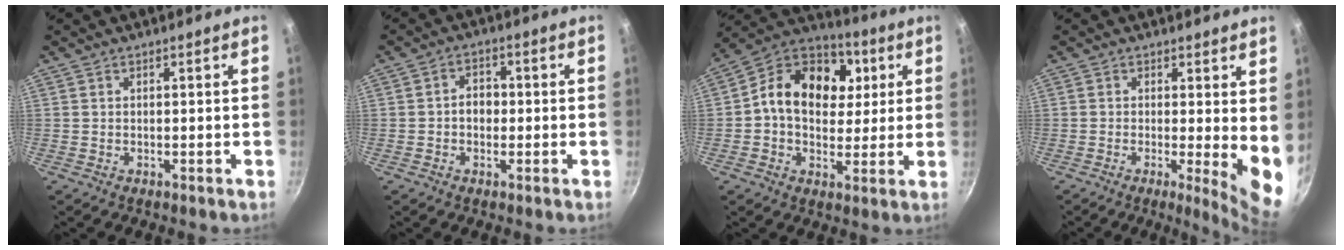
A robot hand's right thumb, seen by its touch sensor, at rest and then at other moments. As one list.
[{"total": 4.1, "force": [-0.4, 3.3, 2.4], "torque": [-0.014, 0.013, -0.010]}, {"total": 17.2, "force": [3.4, 13.0, 10.8], "torque": [-0.156, 0.014, 0.034]}, {"total": 7.4, "force": [0.1, 1.8, 7.2], "torque": [-0.091, -0.022, 0.002]}]